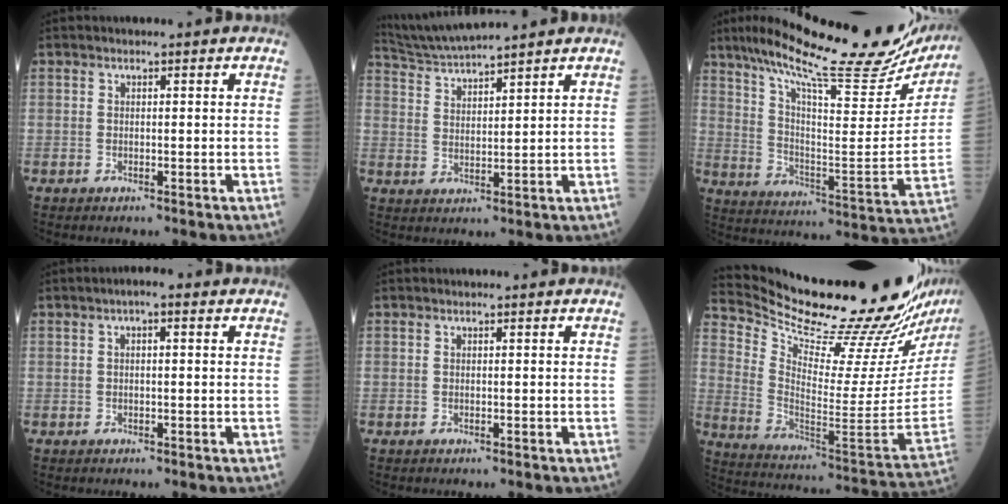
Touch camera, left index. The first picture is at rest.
{"total": 7.1, "force": [6.7, -1.5, 2.0], "torque": [-0.050, 0.013, 0.135]}
{"total": 28.1, "force": [23.5, 4.2, 14.8], "torque": [-0.243, -0.044, 0.318]}
{"total": 2.2, "force": [0.5, 0.6, 2.1], "torque": [-0.031, 0.006, 0.001]}
{"total": 0.0}
{"total": 28.1, "force": [24.9, 0.2, 13.0], "torque": [-0.223, -0.127, 0.359]}